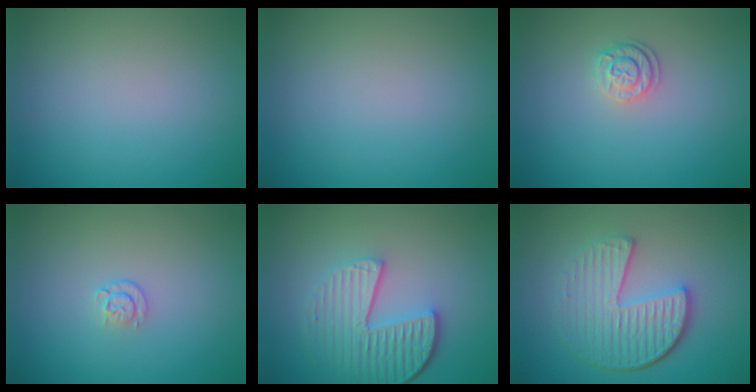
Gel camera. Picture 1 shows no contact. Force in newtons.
{"total": 0.0}
{"total": 1.9, "press": 1.7, "slide": 0.9}
{"total": 1.1, "press": 0.6, "slide": 0.9}
{"total": 5.4, "press": 4.1, "slide": 3.5}
{"total": 5.5, "press": 4.1, "slide": 3.6}